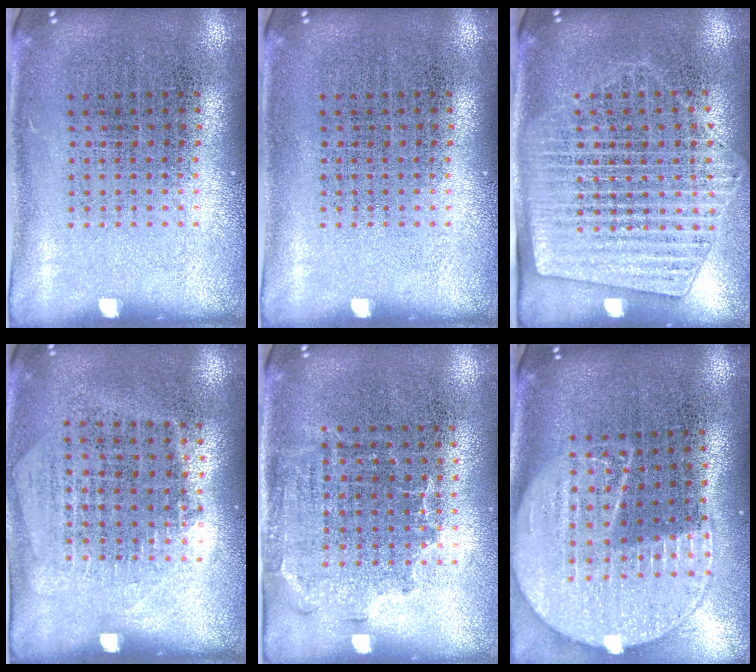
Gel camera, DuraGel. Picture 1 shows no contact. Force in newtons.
{"total": 0.0}
{"total": 1.8, "press": 1.5, "slide": 1.0}
{"total": 1.3, "press": 1.1, "slide": 0.6}
{"total": 1.5, "press": 1.1, "slide": 0.9}
{"total": 2.1, "press": 1.8, "slide": 1.1}